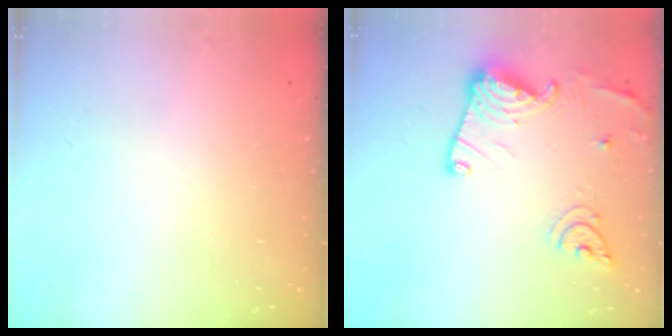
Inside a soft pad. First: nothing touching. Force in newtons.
{"total": 17.0, "press": 16.9, "slide": 1.7}